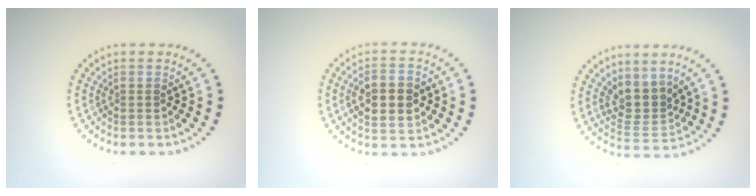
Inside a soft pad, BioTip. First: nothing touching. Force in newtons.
{"total": 4.6, "press": 4.6, "slide": 0.2}
{"total": 3.4, "press": 2.5, "slide": 2.3}